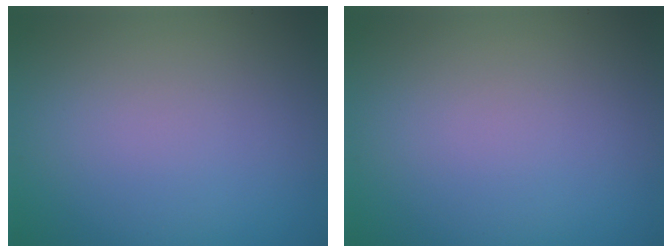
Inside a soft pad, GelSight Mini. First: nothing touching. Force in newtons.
{"total": 0.0}